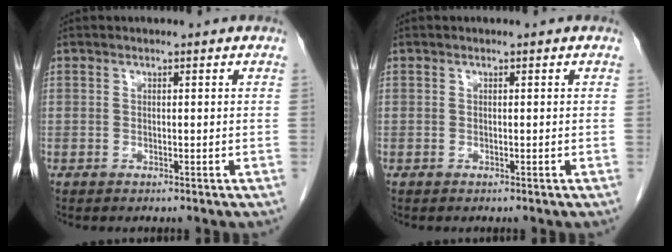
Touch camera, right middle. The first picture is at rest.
{"total": 0.0}